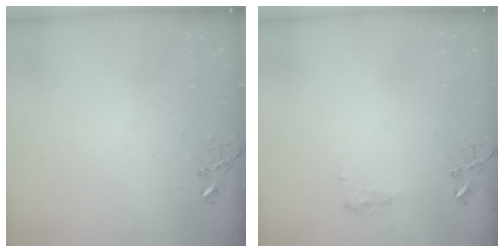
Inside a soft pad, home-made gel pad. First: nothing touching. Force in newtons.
{"total": 8.0, "press": 8.0, "slide": 0.4}